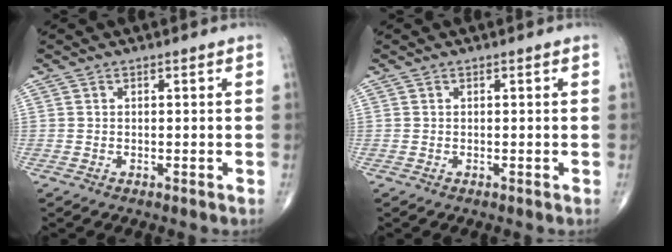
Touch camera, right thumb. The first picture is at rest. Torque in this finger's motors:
{"motor_torque": [-0.20, 0.19, -0.05, 0.05, 0.02]}